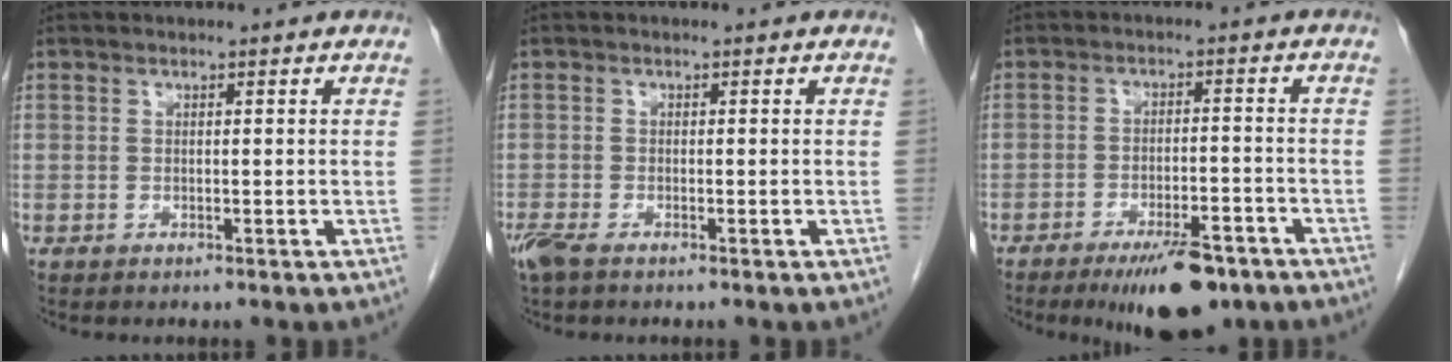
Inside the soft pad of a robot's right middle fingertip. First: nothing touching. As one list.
[{"total": 2.7, "force": [-2.0, 0.8, 1.7], "torque": [-0.045, -0.009, -0.037]}, {"total": 9.5, "force": [-6.7, 2.8, 6.2], "torque": [-0.095, -0.009, -0.101]}]